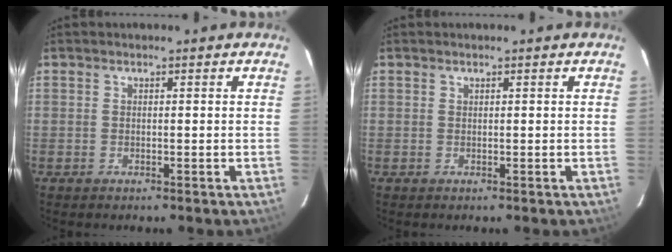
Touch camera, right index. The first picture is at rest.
{"total": 0.0}